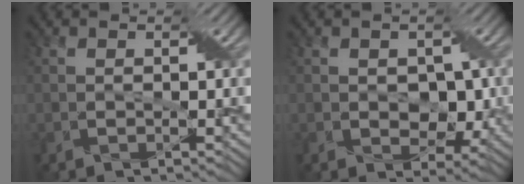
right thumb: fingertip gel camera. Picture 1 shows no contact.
{"total": 4.0, "force": [-0.2, 3.0, 2.6], "torque": [-0.042, -0.009, -0.004]}